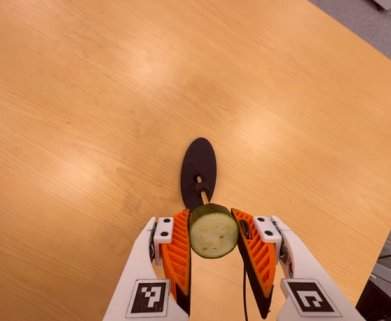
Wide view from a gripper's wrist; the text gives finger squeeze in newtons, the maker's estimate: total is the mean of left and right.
{"total": 12.0, "left": 11.2, "right": 12.7}